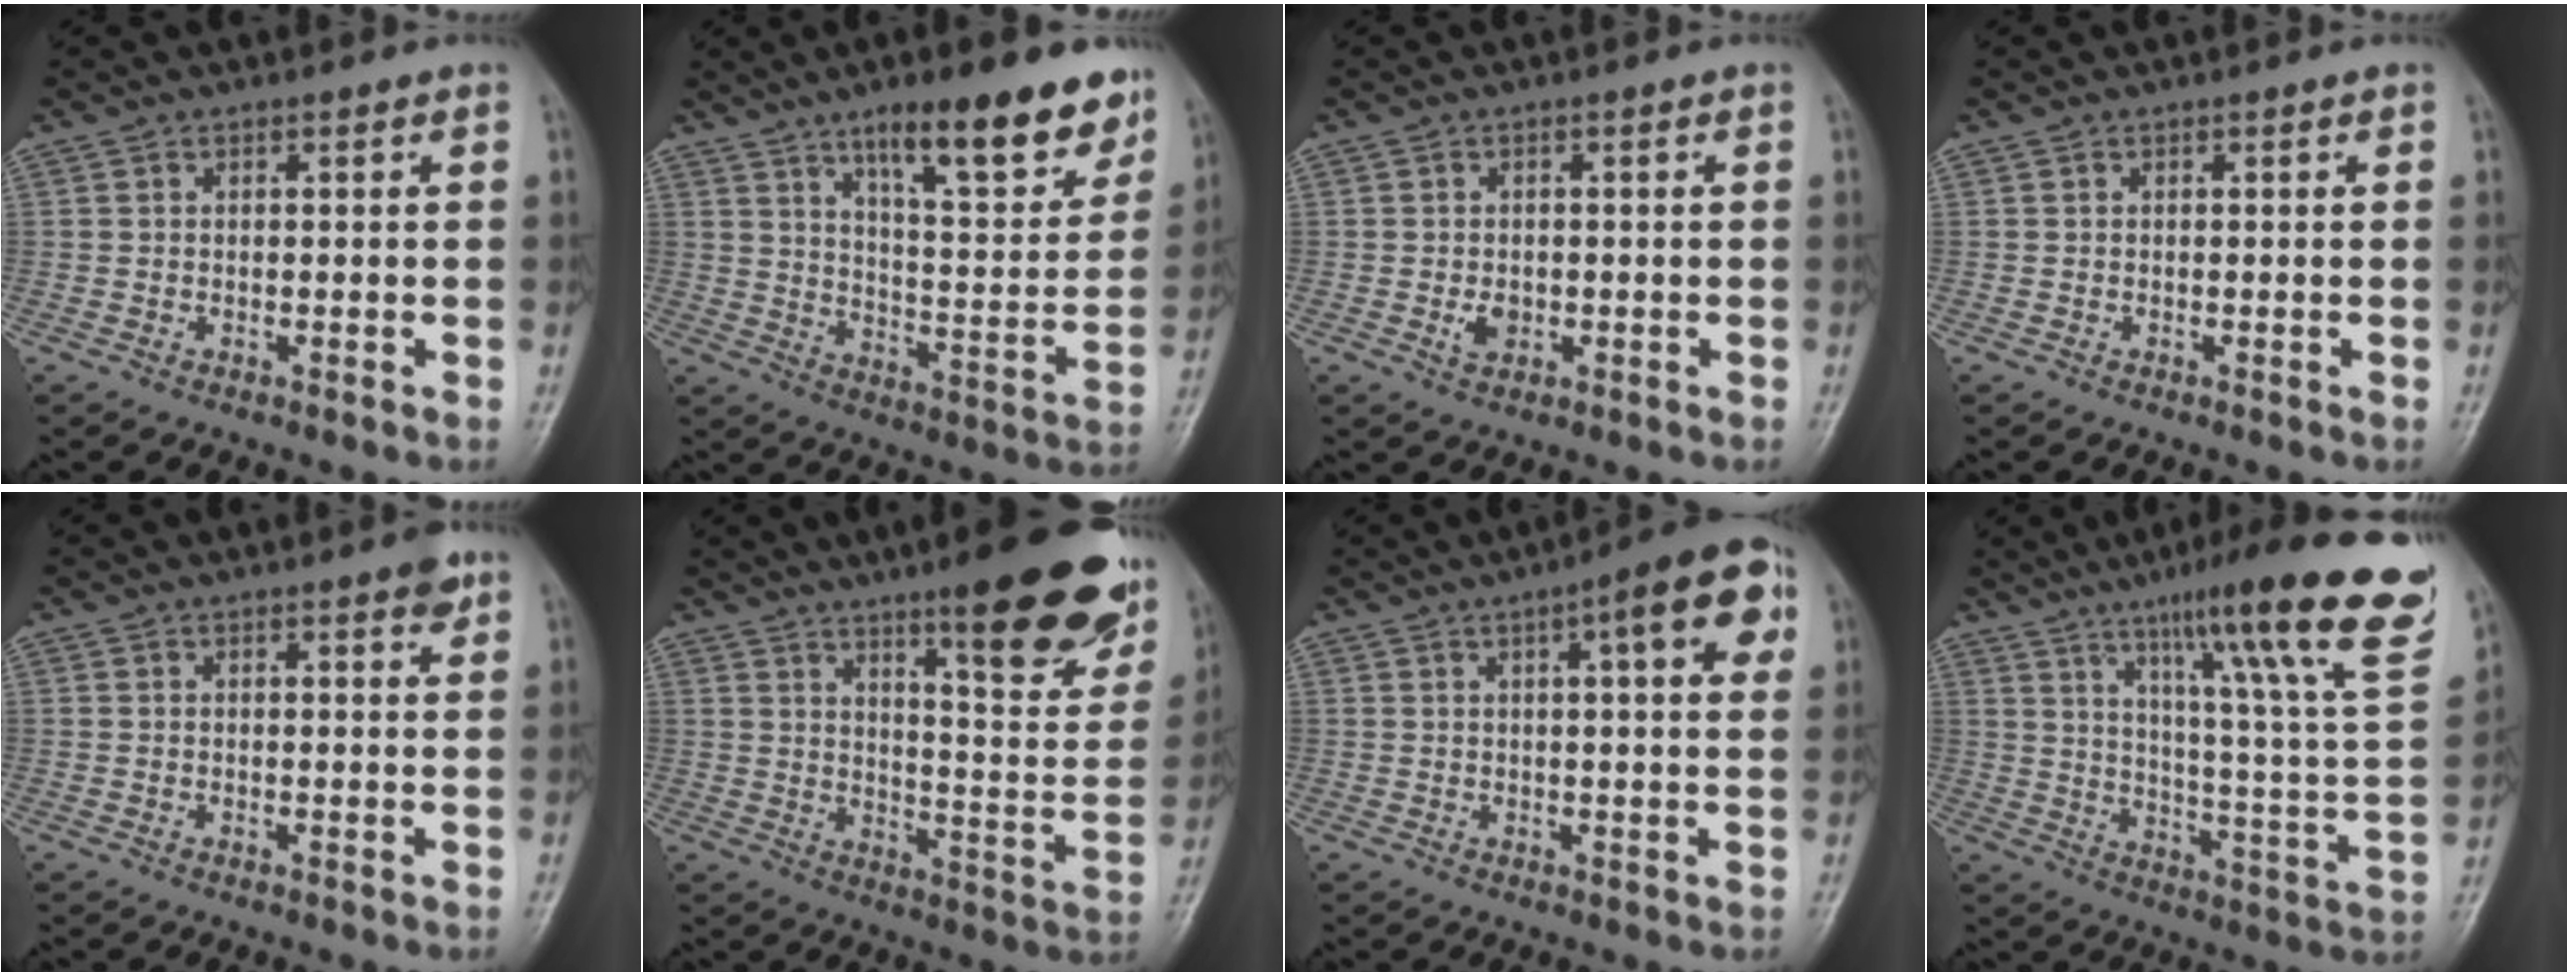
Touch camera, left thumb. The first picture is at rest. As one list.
[{"total": 18.1, "force": [11.9, 4.8, 12.8], "torque": [-0.145, -0.064, 0.184]}, {"total": 2.5, "force": [-0.4, 1.8, 1.6], "torque": [-0.023, 0.000, -0.006]}, {"total": 0.0}, {"total": 2.6, "force": [1.7, 0.6, 1.9], "torque": [-0.020, -0.007, 0.018]}, {"total": 22.3, "force": [13.9, 5.0, 16.7], "torque": [-0.186, -0.070, 0.196]}, {"total": 11.3, "force": [4.4, 2.9, 10.1], "torque": [-0.115, 0.007, 0.049]}, {"total": 26.9, "force": [16.0, 3.1, 21.4], "torque": [-0.298, -0.050, 0.232]}]